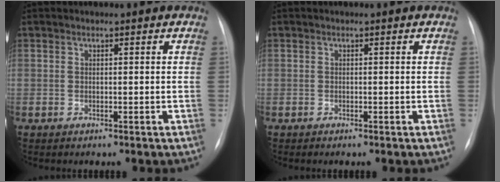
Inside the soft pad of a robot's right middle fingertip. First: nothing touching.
{"total": 0.0}